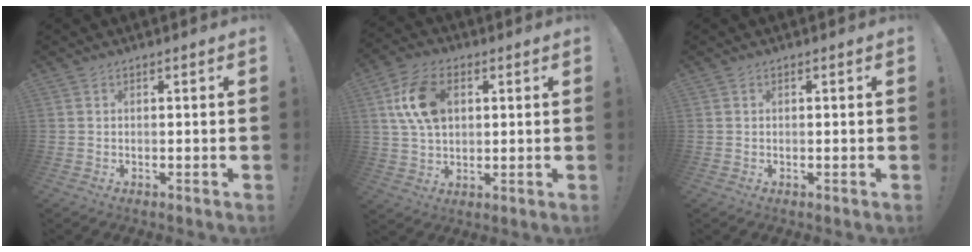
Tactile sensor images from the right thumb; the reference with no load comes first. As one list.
[{"total": 14.2, "force": [3.7, 9.4, 10.0], "torque": [-0.168, 0.009, 0.073]}, {"total": 0.0}]